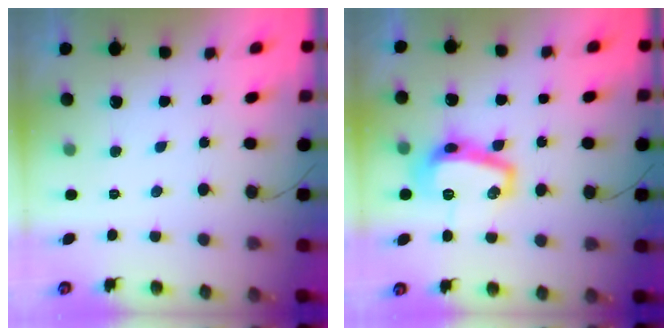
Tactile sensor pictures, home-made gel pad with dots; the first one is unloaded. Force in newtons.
{"total": 14.0, "press": 14.0, "slide": 0.8}